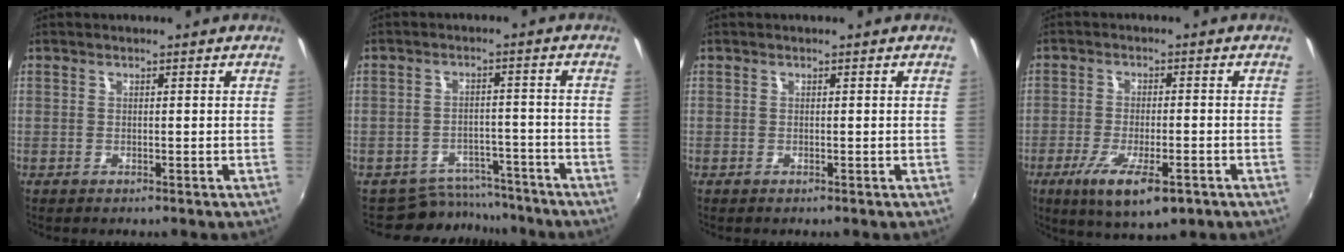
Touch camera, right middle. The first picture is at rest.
{"total": 7.5, "force": [-6.9, 2.8, -0.1], "torque": [-0.005, 0.021, -0.095]}
{"total": 0.0}
{"total": 10.2, "force": [-5.5, 2.6, 8.2], "torque": [-0.170, -0.037, -0.091]}